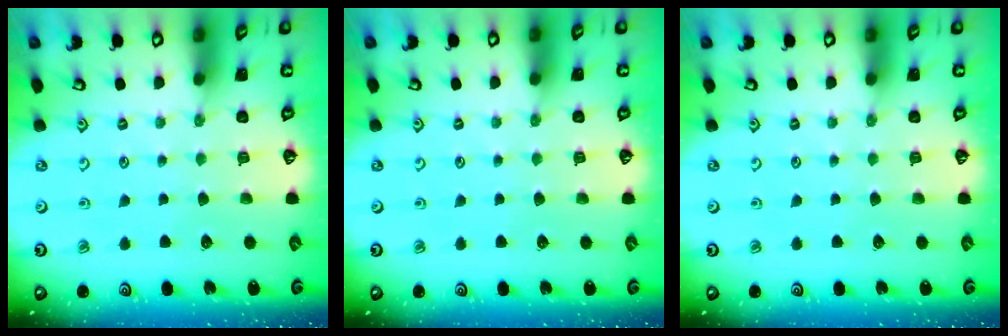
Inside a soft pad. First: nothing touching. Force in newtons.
{"total": 0.0}
{"total": 0.0}